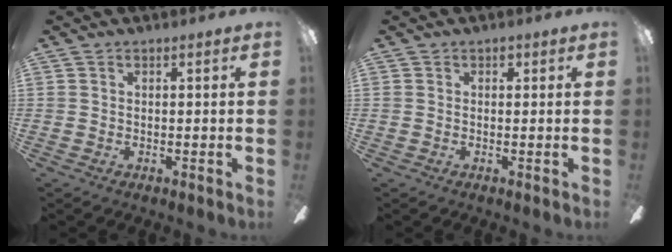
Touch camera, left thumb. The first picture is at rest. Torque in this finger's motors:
{"motor_torque": [0.18, -0.08, 0.40, 0.03, 0.00]}